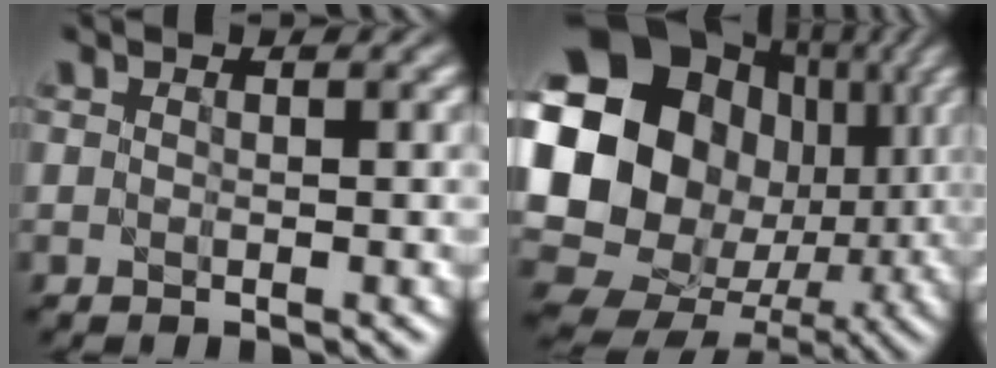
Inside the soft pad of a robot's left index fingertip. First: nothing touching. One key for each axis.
{"total": 23.1, "fx": 3.1, "fy": 20.1, "fz": 11.0, "tx": -0.226, "ty": 0.024, "tz": 0.036}